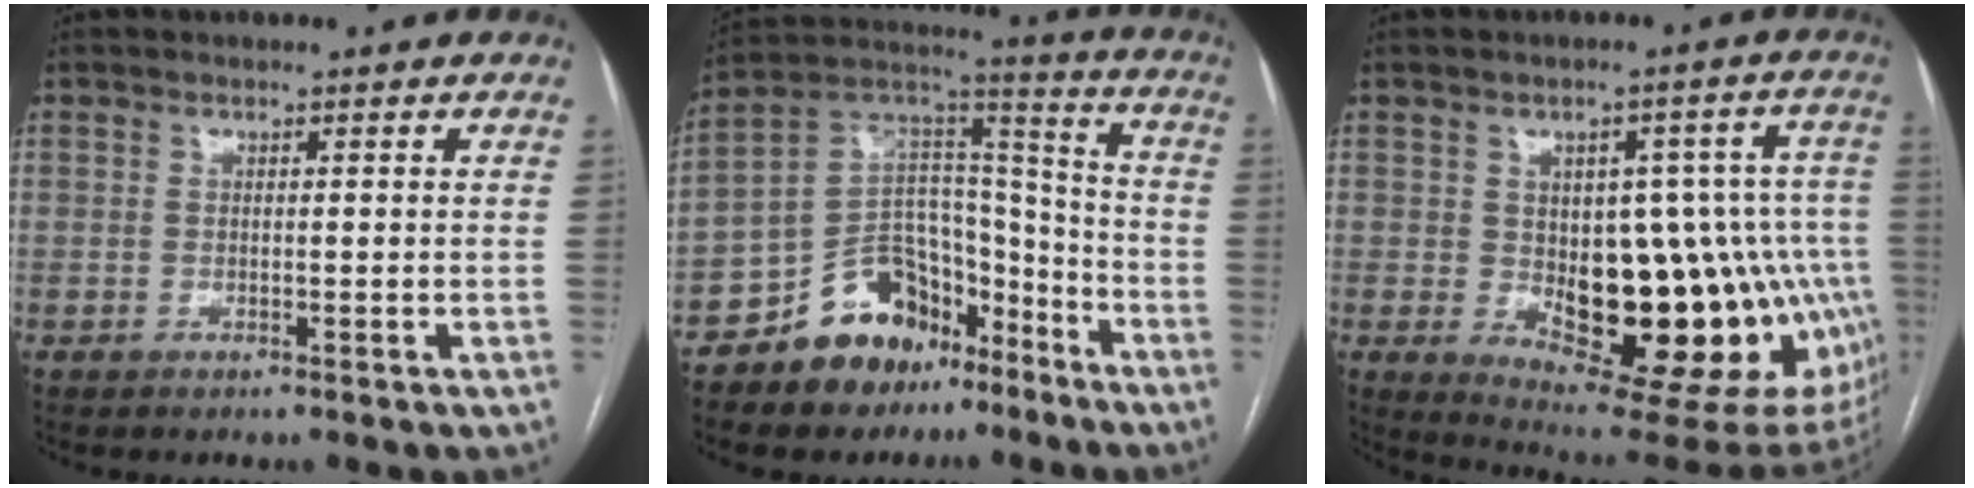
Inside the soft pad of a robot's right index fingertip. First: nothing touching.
{"total": 16.1, "force": [-10.8, 9.7, 6.8], "torque": [-0.110, 0.070, -0.181]}
{"total": 24.2, "force": [-3.7, 10.6, 21.4], "torque": [-0.204, 0.022, -0.025]}